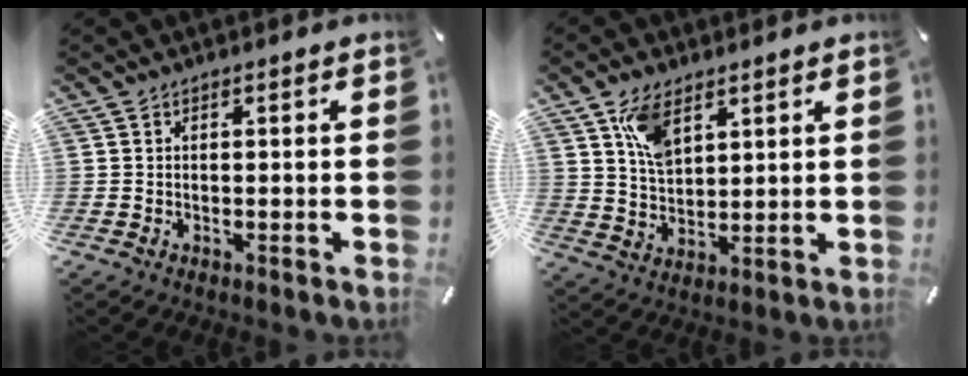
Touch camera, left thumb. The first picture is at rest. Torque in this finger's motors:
{"motor_torque": [0.59, 0.53, 0.92, -1.00, 0.28]}